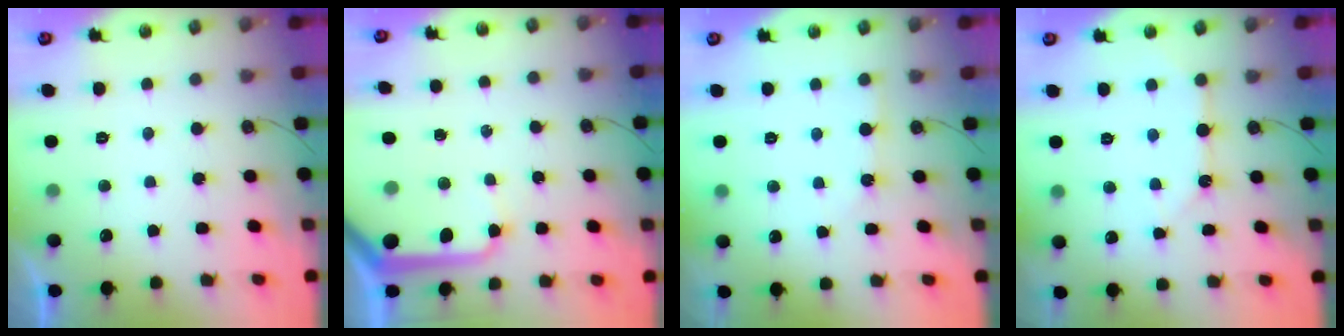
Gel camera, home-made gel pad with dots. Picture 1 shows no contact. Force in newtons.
{"total": 13.8, "press": 13.7, "slide": 1.7}
{"total": 4.2, "press": 4.2, "slide": 0.5}
{"total": 8.8, "press": 8.8, "slide": 0.8}